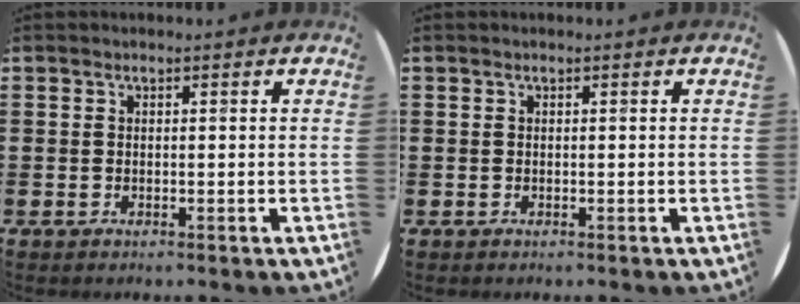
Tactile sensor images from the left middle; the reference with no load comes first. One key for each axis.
{"total": 0.0}